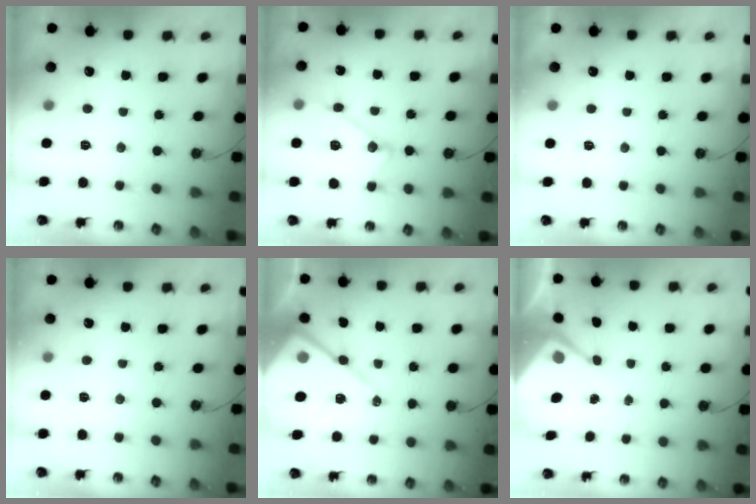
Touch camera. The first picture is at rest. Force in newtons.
{"total": 14.5, "press": 14.5, "slide": 0.7}
{"total": 2.7, "press": 2.7, "slide": 0.6}
{"total": 2.2, "press": 2.2, "slide": 0.4}
{"total": 14.5, "press": 14.5, "slide": 1.3}
{"total": 6.2, "press": 6.2, "slide": 0.7}